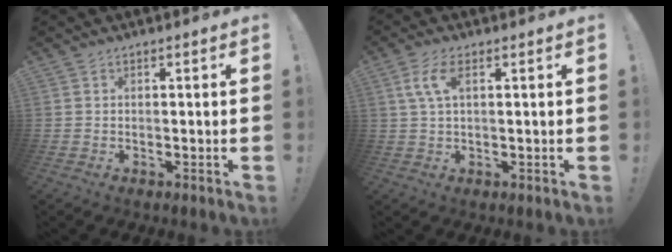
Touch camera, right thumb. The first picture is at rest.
{"total": 5.9, "force": [2.1, 2.0, 5.1], "torque": [-0.098, 0.005, 0.038]}